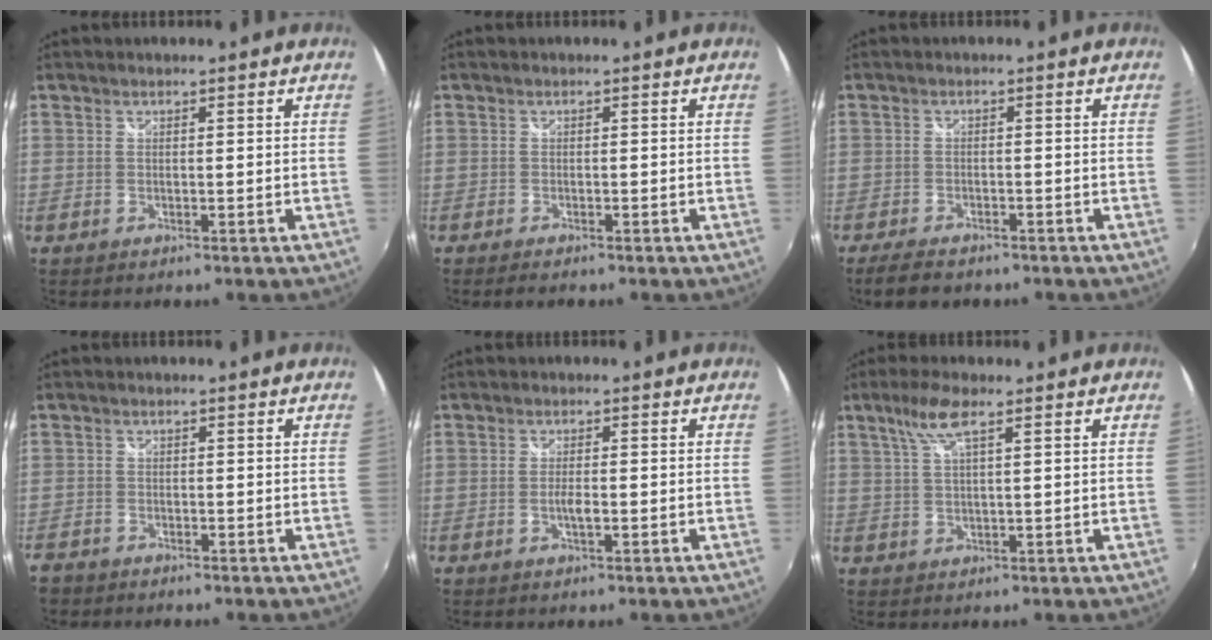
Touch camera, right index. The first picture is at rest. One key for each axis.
{"total": 2.1, "fx": -1.8, "fy": 0.6, "fz": 1.0, "tx": -0.022, "ty": -0.012, "tz": -0.032}
{"total": 5.9, "fx": -4.8, "fy": 2.3, "fz": 2.7, "tx": -0.070, "ty": -0.014, "tz": -0.081}
{"total": 3.3, "fx": -2.6, "fy": 2.0, "fz": 0.6, "tx": -0.022, "ty": -0.003, "tz": -0.050}
{"total": 2.1, "fx": -0.7, "fy": 0.5, "fz": 2.0, "tx": -0.038, "ty": -0.003, "tz": -0.013}
{"total": 5.2, "fx": 2.8, "fy": 0.7, "fz": 4.3, "tx": -0.086, "ty": 0.008, "tz": 0.055}